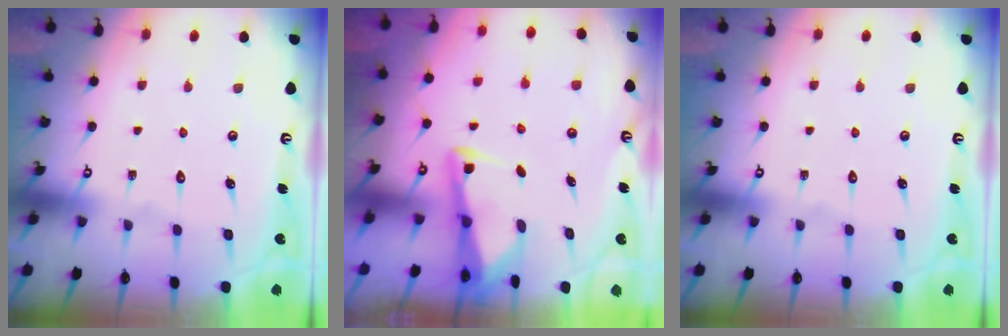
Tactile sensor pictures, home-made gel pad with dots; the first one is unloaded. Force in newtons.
{"total": 2.9, "press": 2.9, "slide": 0.4}
{"total": 0.0}